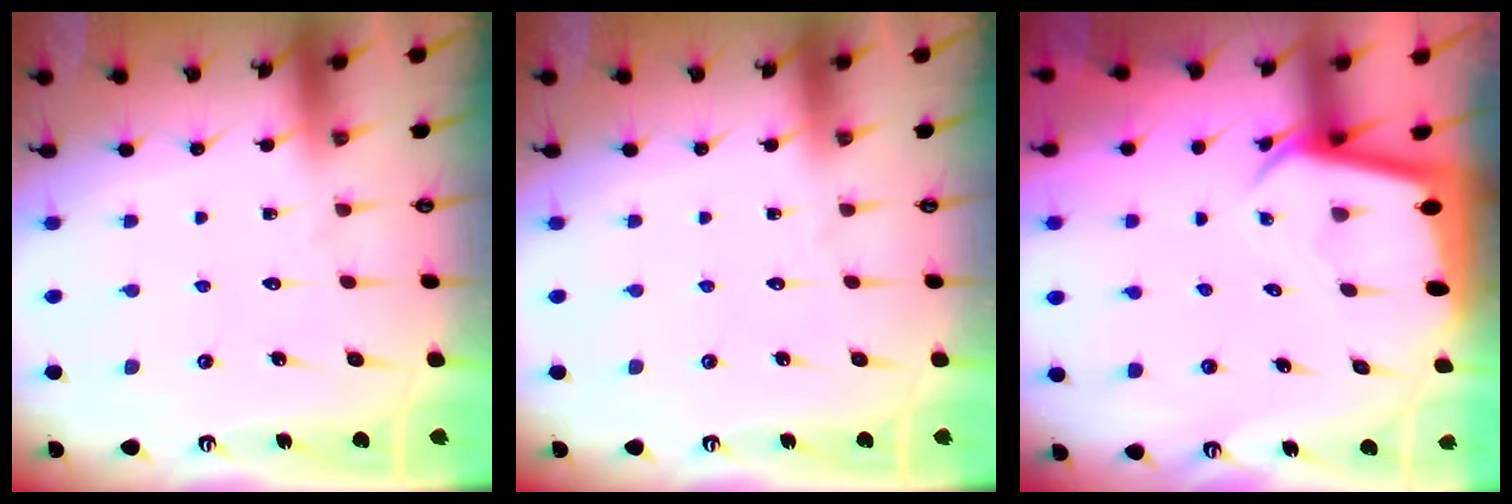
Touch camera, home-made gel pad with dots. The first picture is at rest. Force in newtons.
{"total": 0.0}
{"total": 2.8, "press": 2.8, "slide": 0.3}